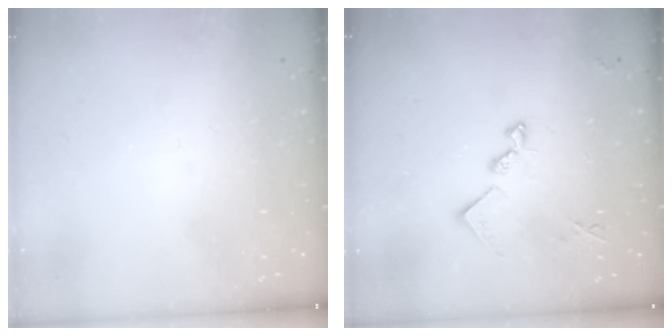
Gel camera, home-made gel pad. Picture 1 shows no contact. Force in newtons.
{"total": 11.0, "press": 11.0, "slide": 0.3}